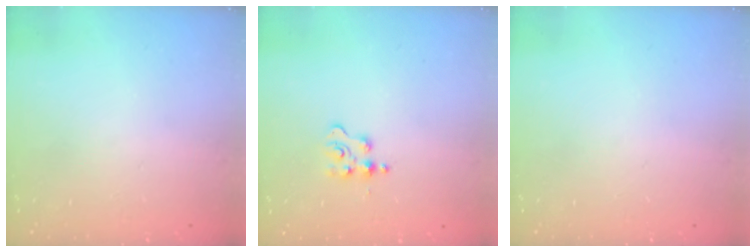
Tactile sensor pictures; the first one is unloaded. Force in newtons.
{"total": 2.3, "press": 2.3, "slide": 0.4}
{"total": 0.0}